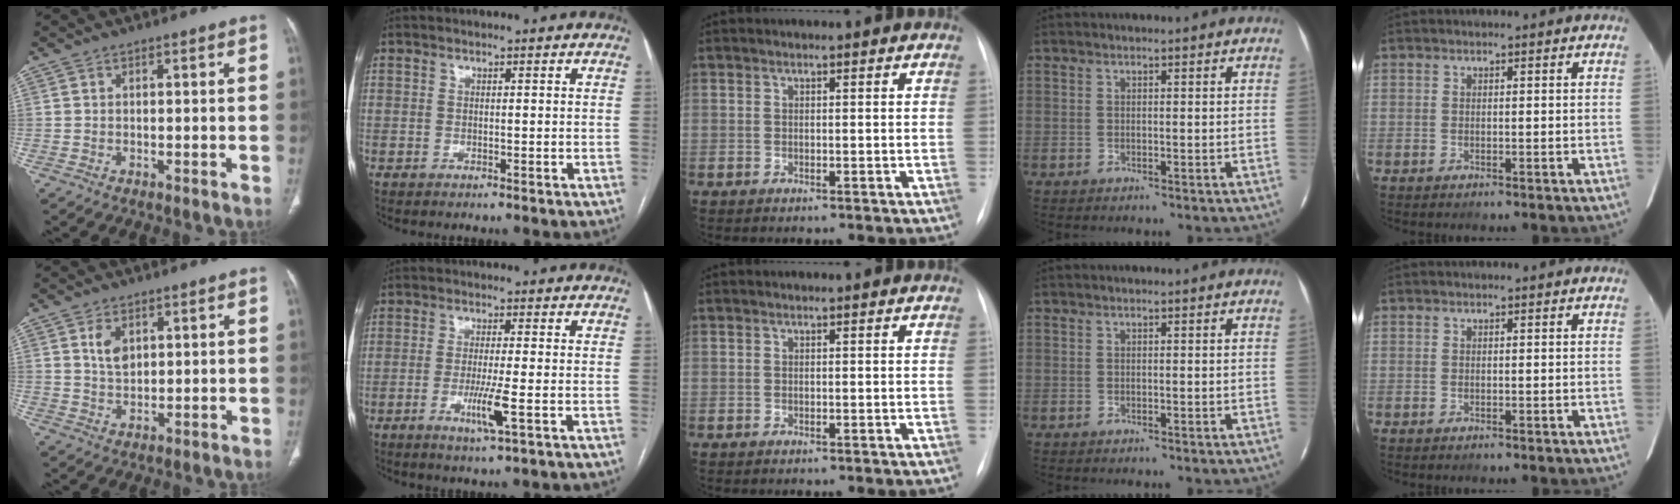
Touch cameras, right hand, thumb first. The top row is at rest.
{"thumb": {"total": 4.3, "force": [1.7, 2.7, 2.9], "torque": [-0.045, -0.011, 0.036]}, "index": {"total": 5.1, "force": [-1.6, -0.3, 4.8], "torque": [-0.096, -0.014, -0.030]}}